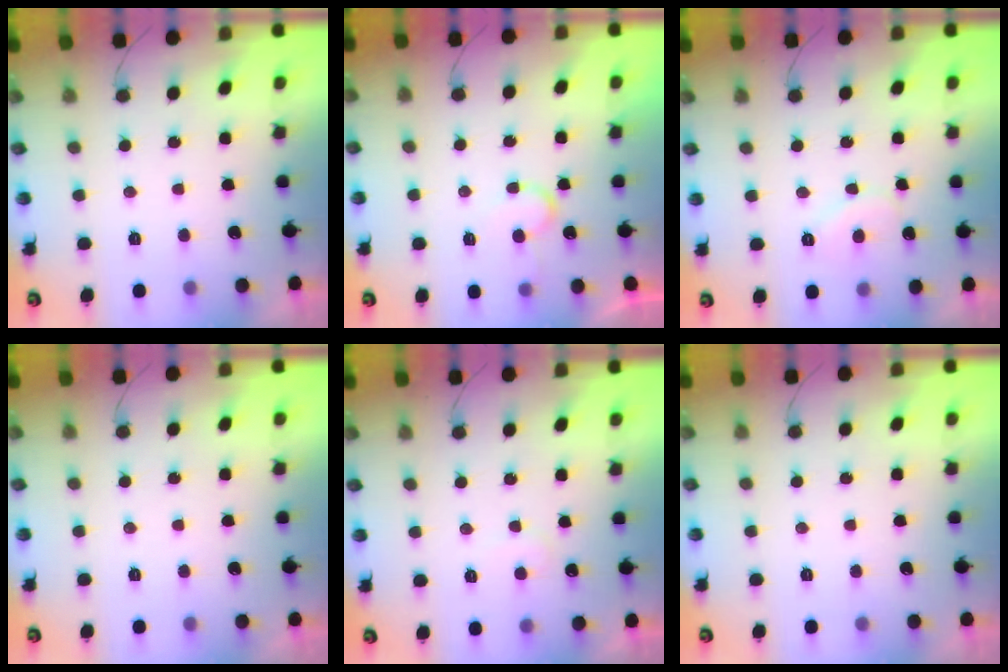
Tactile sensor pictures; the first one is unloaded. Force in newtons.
{"total": 6.0, "press": 6.0, "slide": 0.6}
{"total": 6.3, "press": 6.3, "slide": 0.5}
{"total": 0.0}
{"total": 5.1, "press": 5.1, "slide": 0.3}
{"total": 0.0}